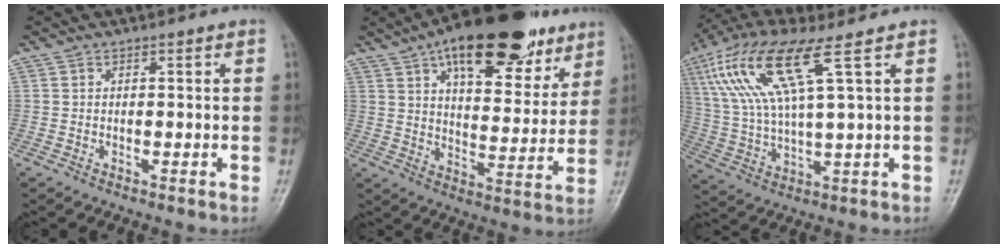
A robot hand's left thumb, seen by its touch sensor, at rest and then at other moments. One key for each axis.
{"total": 24.6, "fx": 14.8, "fy": 10.9, "fz": 16.4, "tx": -0.207, "ty": -0.026, "tz": 0.225}
{"total": 15.1, "fx": 6.4, "fy": 3.0, "fz": 13.3, "tx": -0.304, "ty": -0.005, "tz": 0.128}